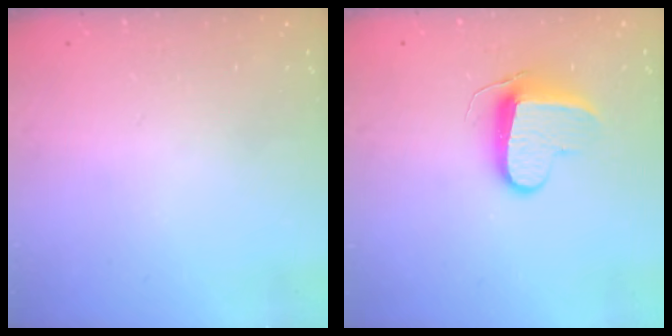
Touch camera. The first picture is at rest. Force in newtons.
{"total": 9.4, "press": 9.4, "slide": 0.5}